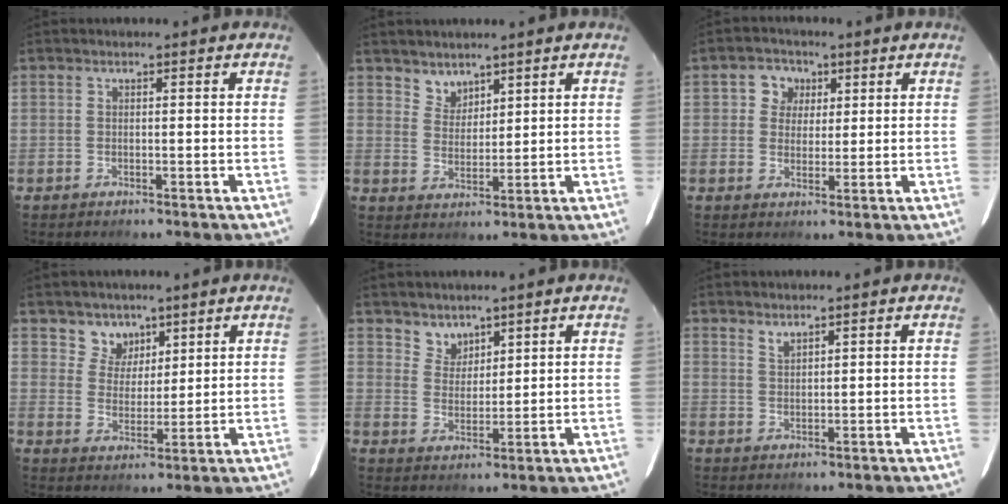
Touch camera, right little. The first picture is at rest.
{"total": 3.6, "force": [3.2, 1.8, 0.3], "torque": [0.004, 0.005, 0.060]}
{"total": 4.7, "force": [1.3, 4.3, 1.3], "torque": [-0.016, 0.014, 0.019]}
{"total": 5.2, "force": [3.6, 3.7, 0.5], "torque": [0.000, 0.009, 0.067]}
{"total": 3.9, "force": [3.3, 2.2, 0.3], "torque": [0.005, 0.007, 0.063]}
{"total": 1.4, "force": [1.3, 0.1, 0.6], "torque": [-0.009, -0.001, 0.025]}